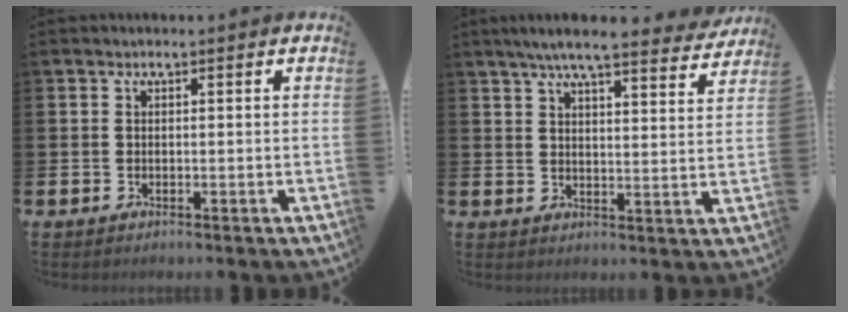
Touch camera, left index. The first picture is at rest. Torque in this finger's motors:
{"motor_torque": [1.07, -1.07, 0.67, 0.21]}